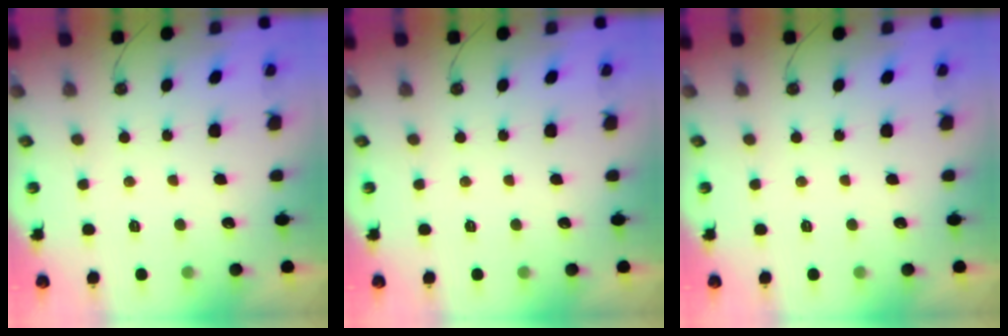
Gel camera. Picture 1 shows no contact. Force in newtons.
{"total": 0.0}
{"total": 0.0}